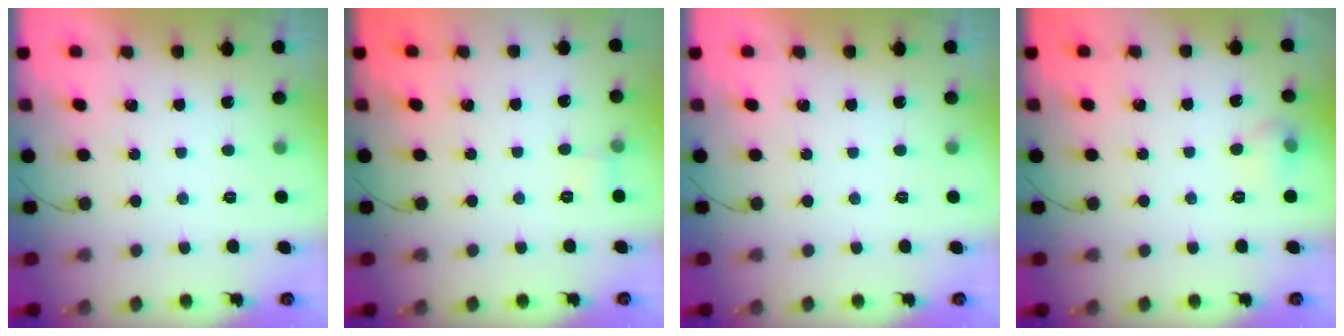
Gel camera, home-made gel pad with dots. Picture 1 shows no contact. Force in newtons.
{"total": 5.6, "press": 5.3, "slide": 1.7}
{"total": 0.0}
{"total": 5.1, "press": 4.8, "slide": 1.6}